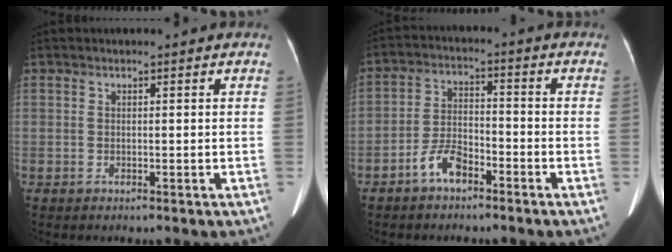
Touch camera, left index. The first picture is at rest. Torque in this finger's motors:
{"motor_torque": [0.18, 0.16, 0.09, 0.02]}